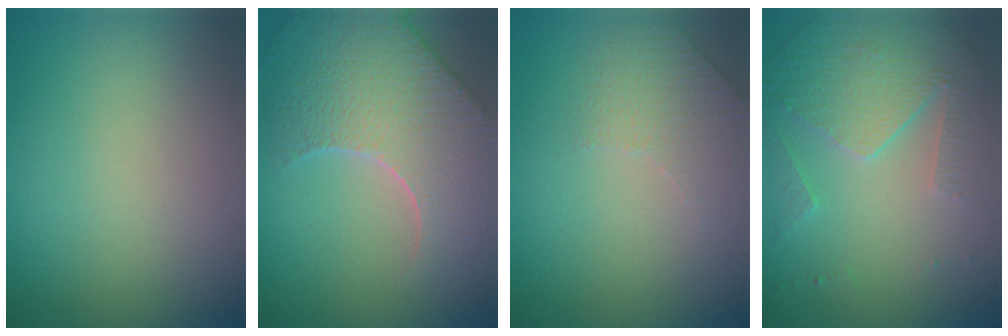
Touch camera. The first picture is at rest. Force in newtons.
{"total": 8.3, "press": 6.4, "slide": 5.2}
{"total": 1.7, "press": 1.3, "slide": 1.1}
{"total": 5.0, "press": 3.5, "slide": 3.6}